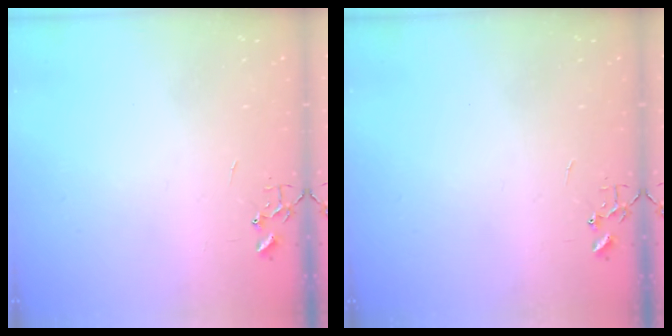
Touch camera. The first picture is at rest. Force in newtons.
{"total": 0.0}